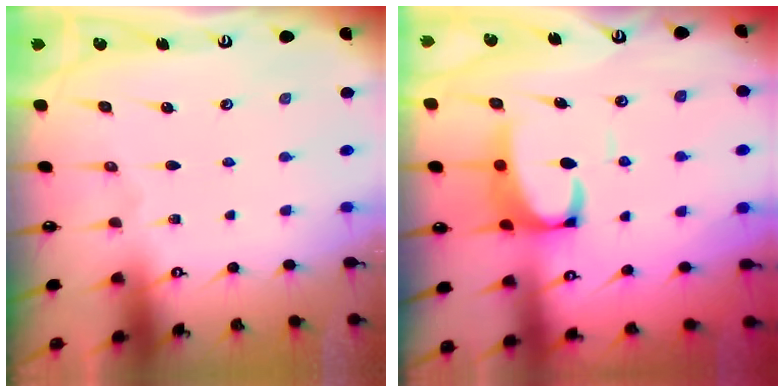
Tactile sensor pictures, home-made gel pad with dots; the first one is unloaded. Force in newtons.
{"total": 6.3, "press": 6.2, "slide": 0.9}